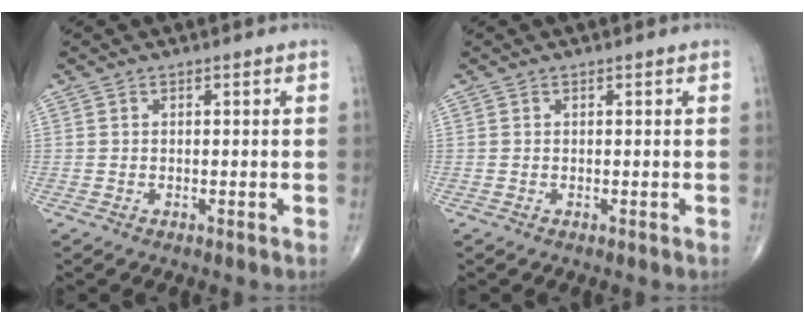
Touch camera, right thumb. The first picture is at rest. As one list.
[{"total": 0.0}]